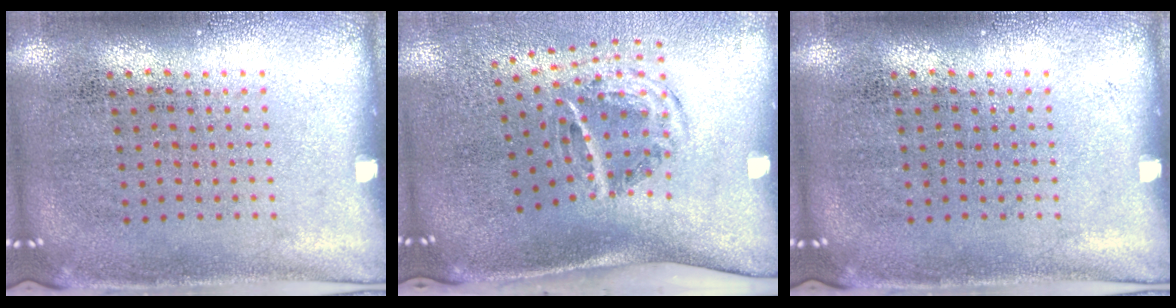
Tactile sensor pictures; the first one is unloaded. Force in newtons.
{"total": 2.0, "press": 1.2, "slide": 1.6}
{"total": 0.0}